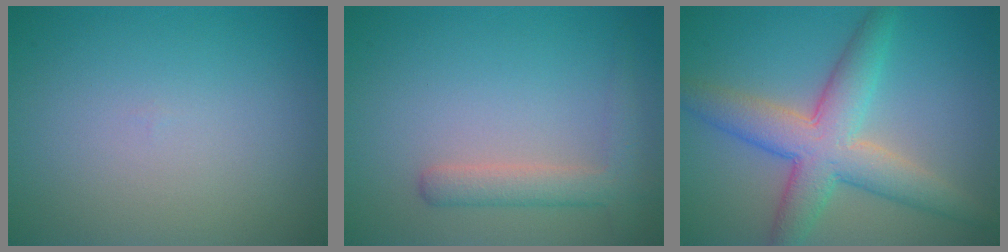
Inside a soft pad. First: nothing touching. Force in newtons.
{"total": 2.8, "press": 2.8, "slide": 0.2}
{"total": 6.7, "press": 6.7, "slide": 0.2}